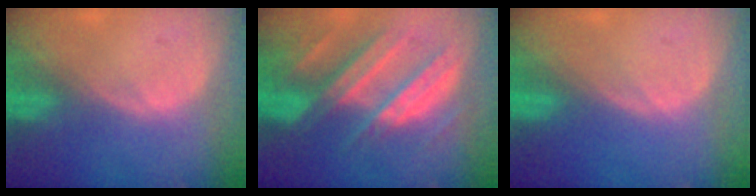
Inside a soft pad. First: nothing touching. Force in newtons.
{"total": 10.6, "press": 9.3, "slide": 5.0}
{"total": 0.0}